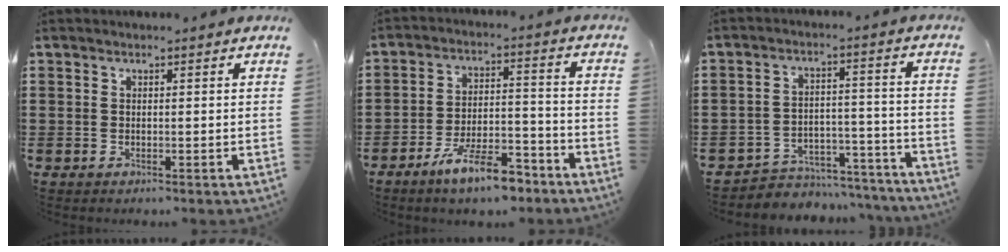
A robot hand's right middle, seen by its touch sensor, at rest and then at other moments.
{"total": 9.5, "force": [-7.5, 2.3, 5.5], "torque": [-0.095, 0.020, -0.138]}
{"total": 4.9, "force": [-4.7, 1.3, 0.3], "torque": [-0.009, 0.014, -0.099]}